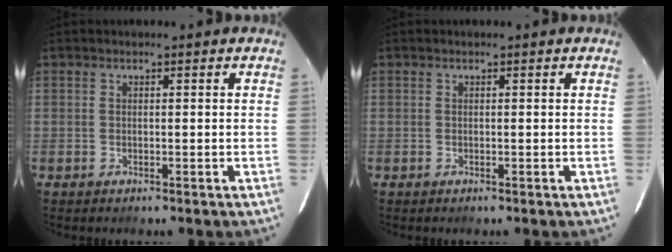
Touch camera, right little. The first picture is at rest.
{"total": 0.0}